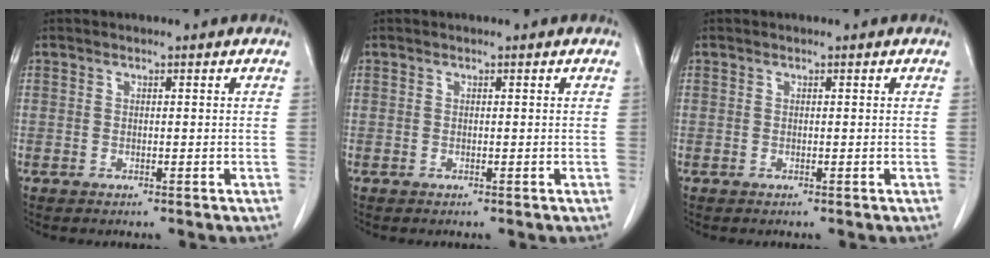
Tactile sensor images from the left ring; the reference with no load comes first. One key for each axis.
{"total": 0.0}
{"total": 0.0}